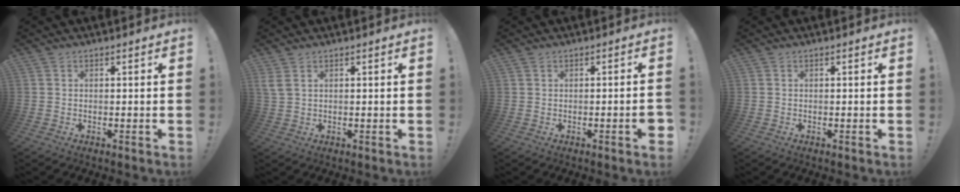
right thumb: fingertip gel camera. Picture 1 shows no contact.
{"total": 2.7, "force": [1.5, 1.1, 2.0], "torque": [-0.039, 0.000, 0.029]}
{"total": 2.7, "force": [-1.1, 0.1, 2.4], "torque": [-0.039, 0.000, -0.017]}
{"total": 0.0}